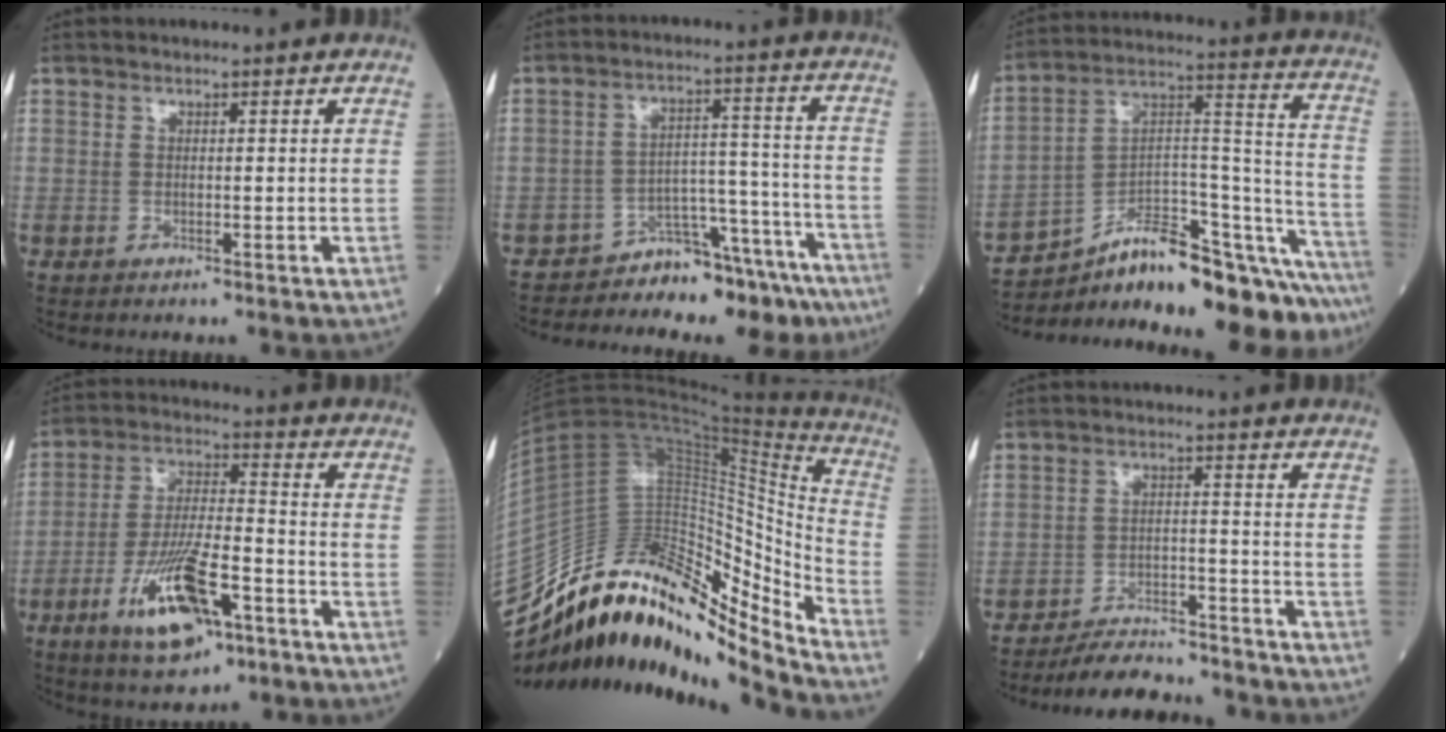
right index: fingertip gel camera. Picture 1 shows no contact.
{"total": 11.0, "force": [-10.5, 2.9, 1.3], "torque": [0.012, 0.078, -0.152]}
{"total": 23.0, "force": [-19.9, 3.3, 11.0], "torque": [-0.120, 0.051, -0.297]}
{"total": 13.6, "force": [-6.5, 3.9, 11.3], "torque": [-0.221, -0.010, -0.111]}
{"total": 24.7, "force": [-21.1, 3.7, 12.2], "torque": [-0.211, 0.057, -0.351]}
{"total": 10.6, "force": [-10.1, 1.8, 2.6], "torque": [-0.033, 0.004, -0.155]}